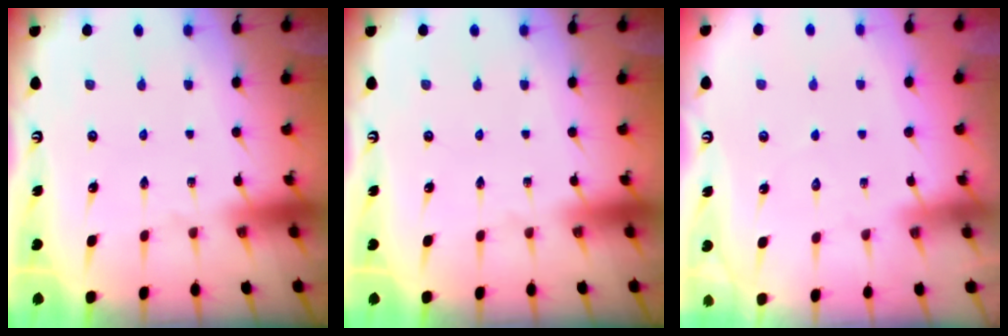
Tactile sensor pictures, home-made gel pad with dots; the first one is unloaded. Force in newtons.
{"total": 0.0}
{"total": 3.3, "press": 3.3, "slide": 0.3}